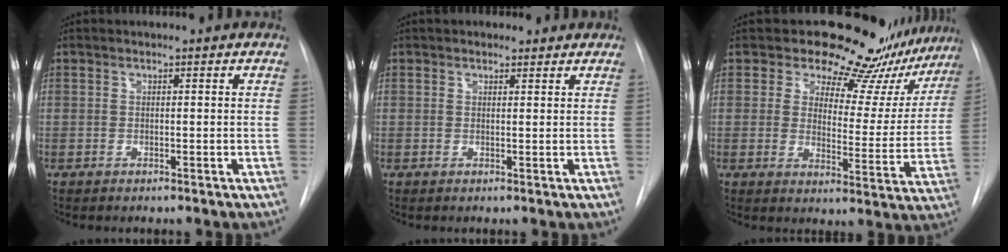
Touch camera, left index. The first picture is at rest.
{"total": 1.5, "force": [1.2, 0.9, 0.2], "torque": [-0.003, 0.009, 0.014]}
{"total": 17.7, "force": [16.1, 6.4, 3.5], "torque": [-0.019, -0.055, 0.172]}